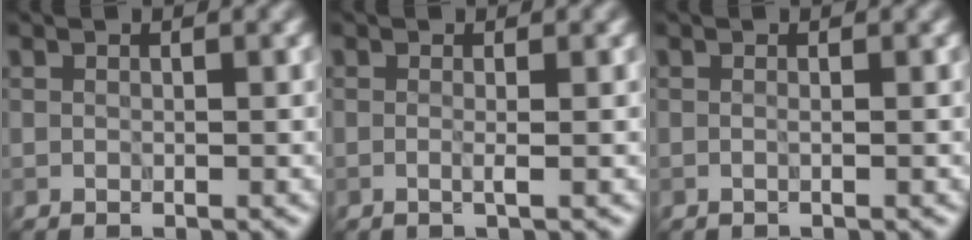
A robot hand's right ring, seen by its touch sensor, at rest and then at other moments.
{"total": 1.3, "force": [0.2, 0.5, 1.2], "torque": [-0.007, -0.004, -0.016]}
{"total": 0.7, "force": [0.2, 0.3, 0.6], "torque": [-0.002, -0.010, -0.009]}